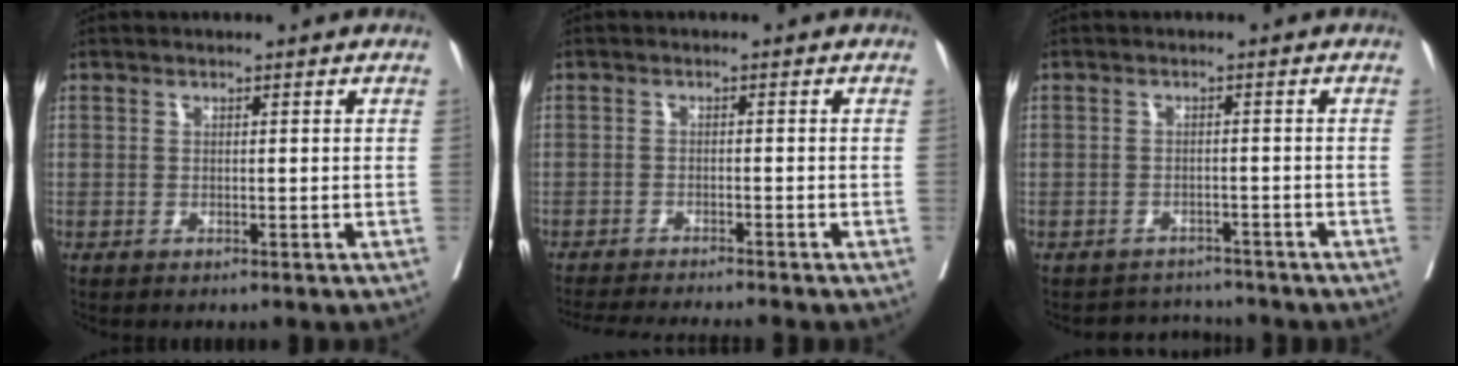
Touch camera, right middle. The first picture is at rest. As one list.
[{"total": 8.9, "force": [-8.2, -0.7, 3.4], "torque": [-0.035, -0.018, -0.126]}, {"total": 3.4, "force": [-3.1, 0.7, -1.1], "torque": [0.018, 0.008, -0.047]}]